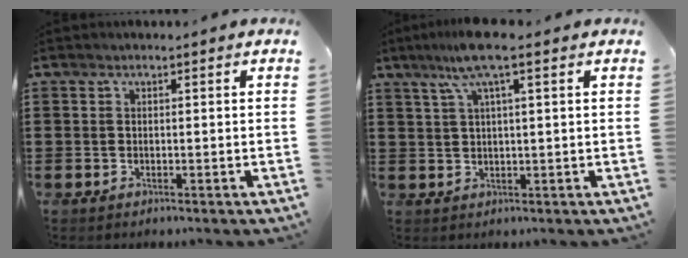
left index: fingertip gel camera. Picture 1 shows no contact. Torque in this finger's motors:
{"motor_torque": [1.11, -1.03, 0.73, 0.21]}